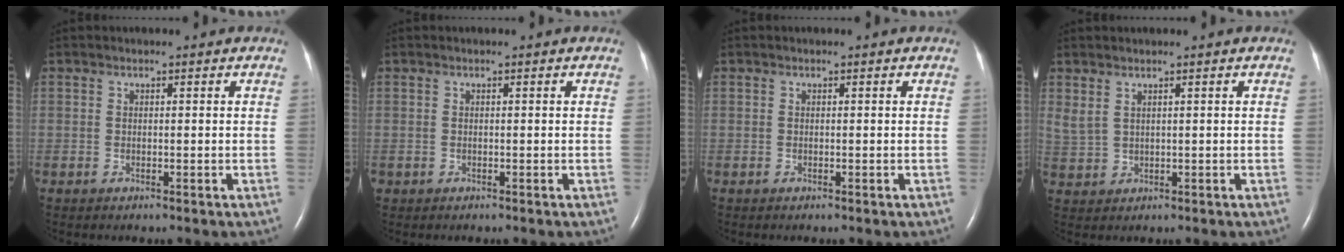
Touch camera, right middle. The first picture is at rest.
{"total": 0.0}
{"total": 0.0}
{"total": 2.3, "force": [1.5, 0.9, 1.5], "torque": [-0.042, 0.003, 0.046]}